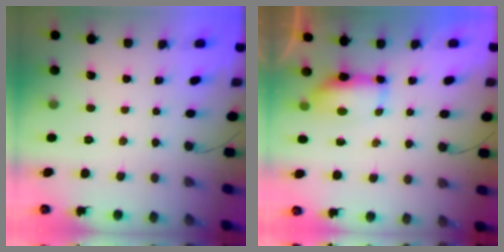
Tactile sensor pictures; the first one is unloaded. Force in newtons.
{"total": 7.1, "press": 7.0, "slide": 1.4}